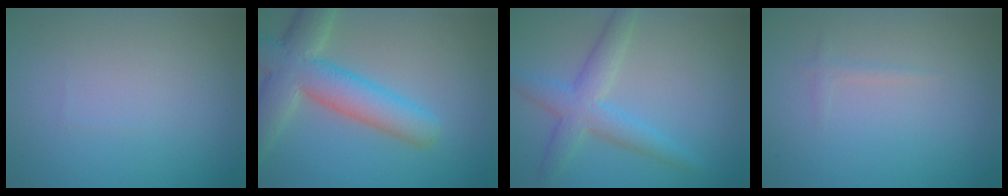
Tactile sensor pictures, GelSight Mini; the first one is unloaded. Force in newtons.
{"total": 7.6, "press": 7.5, "slide": 0.7}
{"total": 4.2, "press": 4.2, "slide": 0.1}
{"total": 0.7, "press": 0.7, "slide": 0.1}